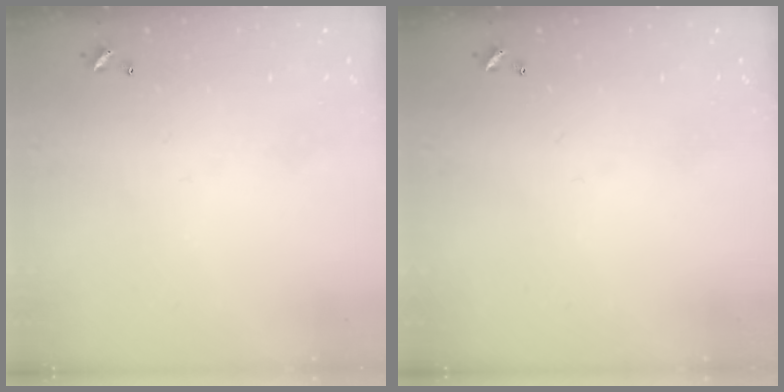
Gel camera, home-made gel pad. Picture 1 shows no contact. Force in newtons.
{"total": 0.0}